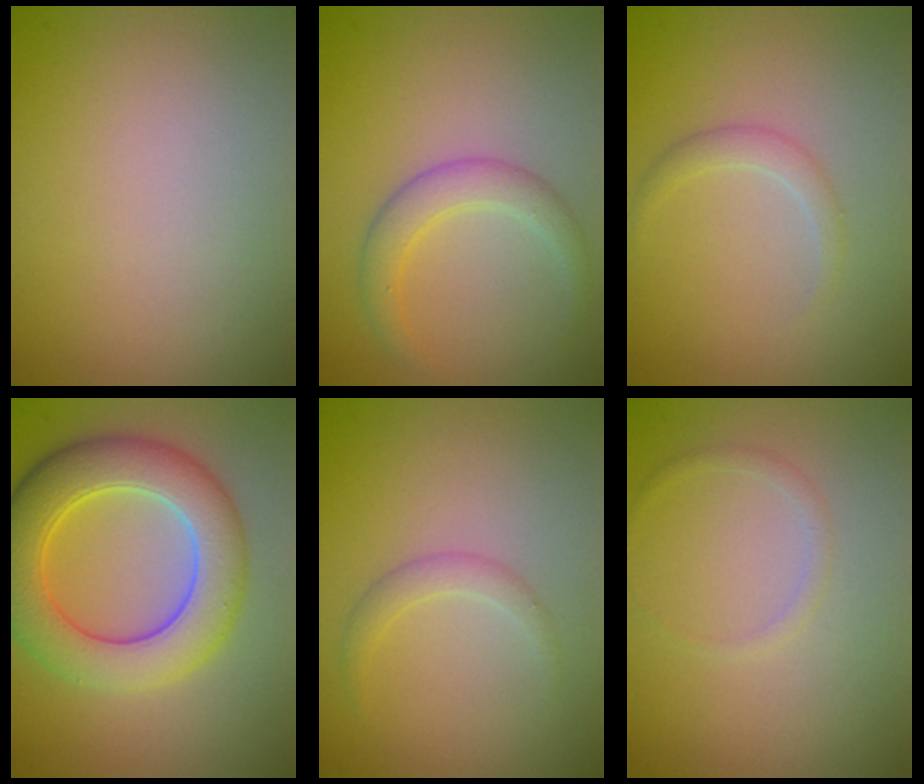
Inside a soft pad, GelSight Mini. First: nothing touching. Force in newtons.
{"total": 2.0, "press": 2.0, "slide": 0.2}
{"total": 1.2, "press": 1.2, "slide": 0.0}
{"total": 8.0, "press": 8.0, "slide": 0.4}
{"total": 0.9, "press": 0.9, "slide": 0.0}
{"total": 0.8, "press": 0.8, "slide": 0.0}